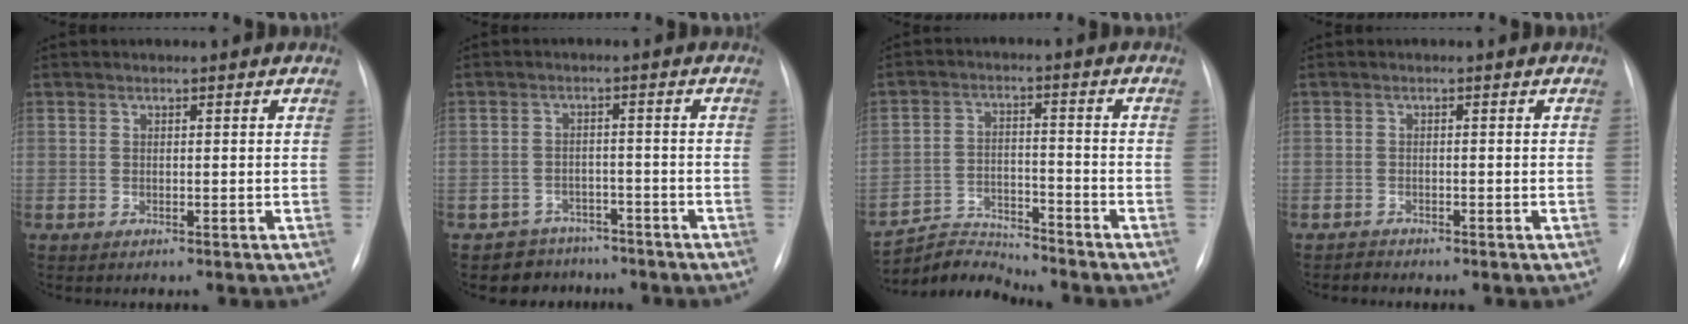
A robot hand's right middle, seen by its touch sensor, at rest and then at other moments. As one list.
[{"total": 5.3, "force": [-4.1, 3.2, -0.6], "torque": [0.012, 0.019, -0.059]}, {"total": 6.9, "force": [-6.7, -0.4, -1.7], "torque": [0.017, 0.009, -0.116]}, {"total": 0.9, "force": [-0.8, 0.2, -0.3], "torque": [0.001, -0.004, -0.015]}]